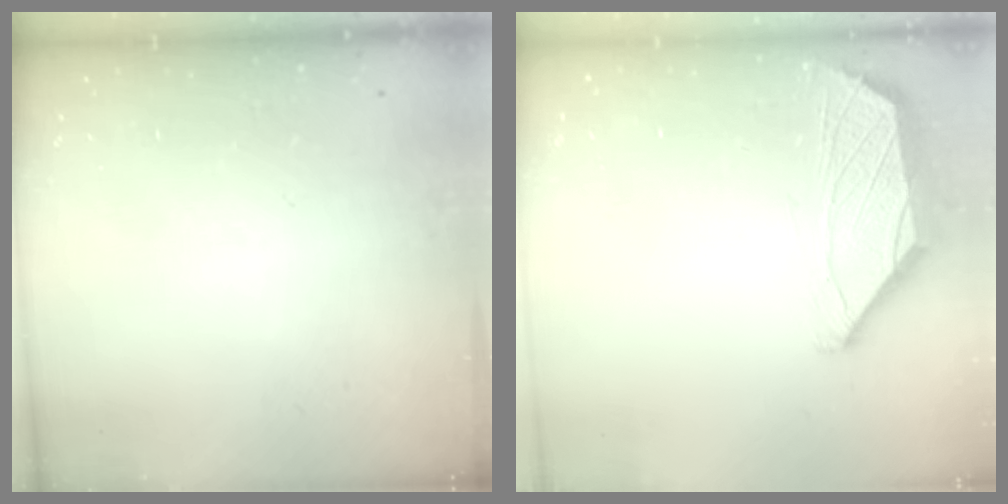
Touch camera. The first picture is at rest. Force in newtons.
{"total": 1.8, "press": 1.6, "slide": 0.7}